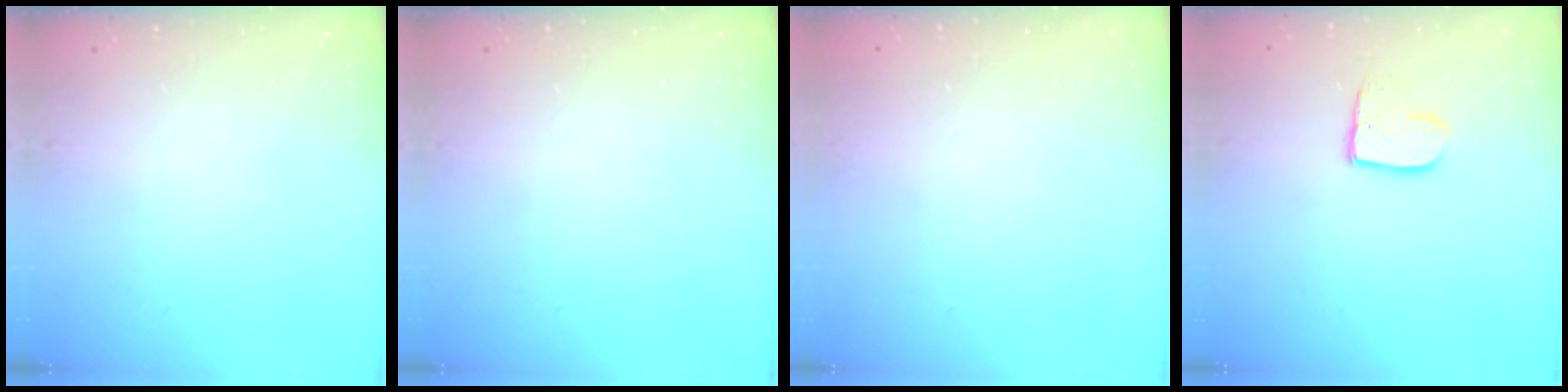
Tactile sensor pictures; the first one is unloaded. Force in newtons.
{"total": 0.0}
{"total": 0.0}
{"total": 9.0, "press": 9.0, "slide": 0.7}